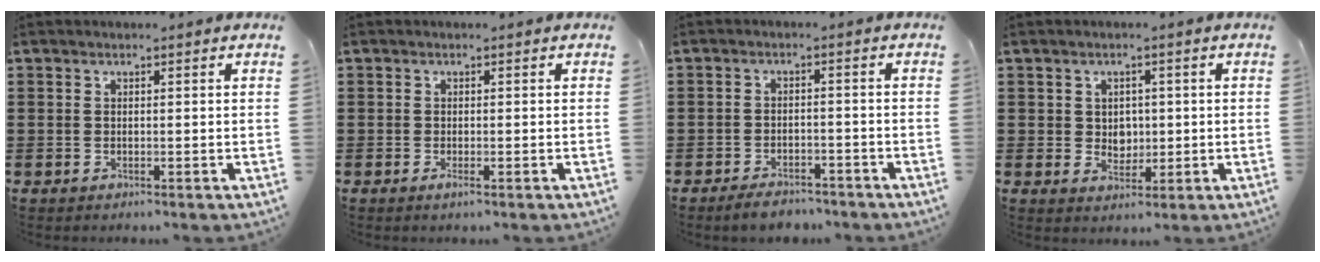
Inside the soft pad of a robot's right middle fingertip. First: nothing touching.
{"total": 0.8, "force": [-0.5, 0.1, 0.7], "torque": [-0.016, -0.006, -0.008]}
{"total": 3.0, "force": [-2.9, 0.7, 0.6], "torque": [-0.015, 0.003, -0.058]}
{"total": 3.0, "force": [0.5, 2.8, 0.9], "torque": [-0.024, 0.005, 0.006]}